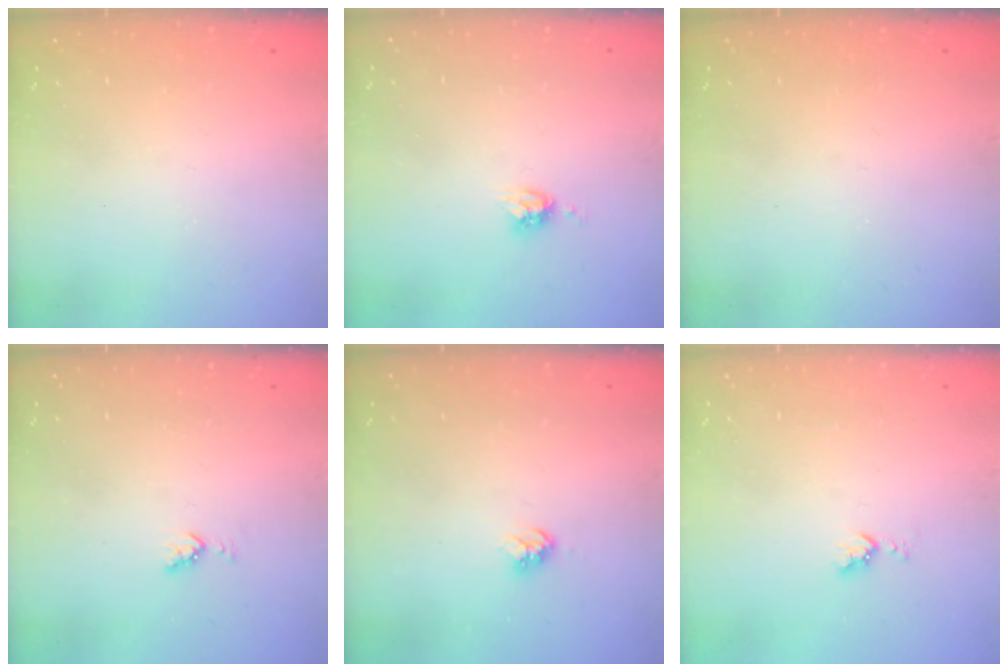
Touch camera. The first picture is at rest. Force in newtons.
{"total": 4.7, "press": 4.6, "slide": 0.4}
{"total": 0.0}
{"total": 3.6, "press": 3.5, "slide": 0.9}
{"total": 3.9, "press": 3.8, "slide": 0.5}
{"total": 3.9, "press": 3.9, "slide": 0.5}